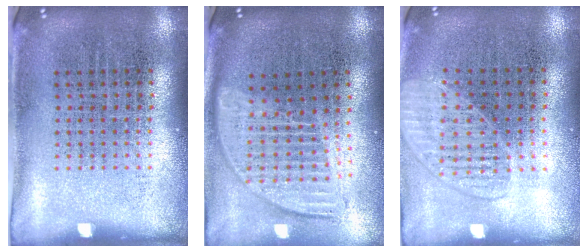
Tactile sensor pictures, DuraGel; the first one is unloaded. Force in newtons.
{"total": 1.8, "press": 1.5, "slide": 0.9}
{"total": 1.5, "press": 1.4, "slide": 0.4}